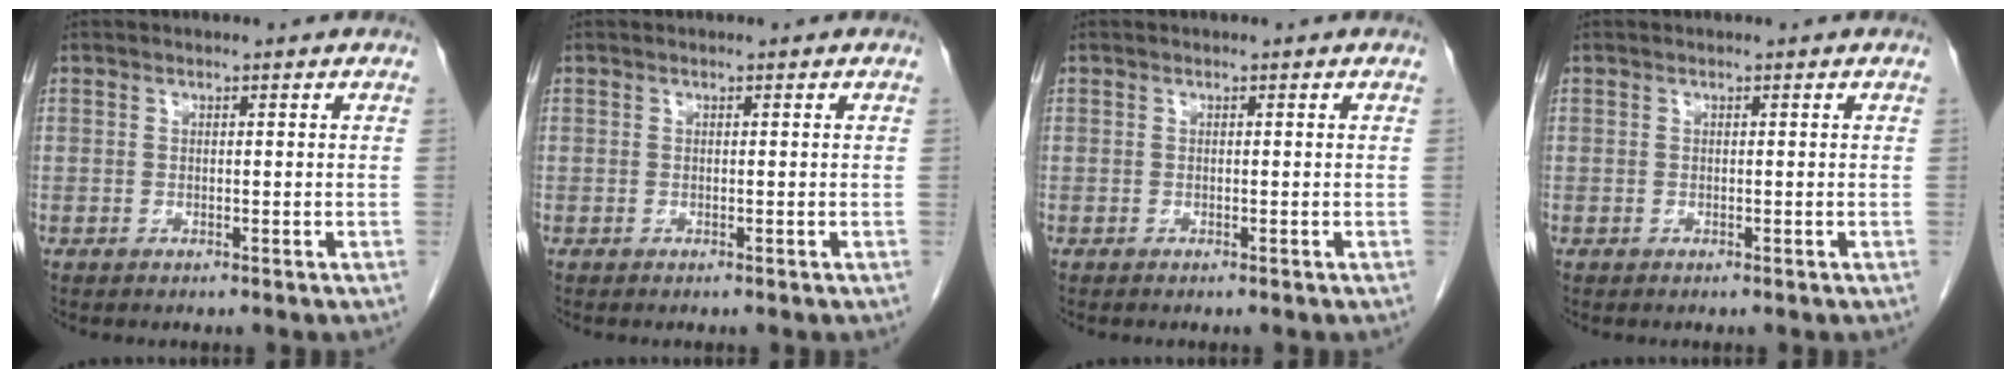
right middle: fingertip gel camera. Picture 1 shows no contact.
{"total": 0.0}
{"total": 0.0}
{"total": 0.0}